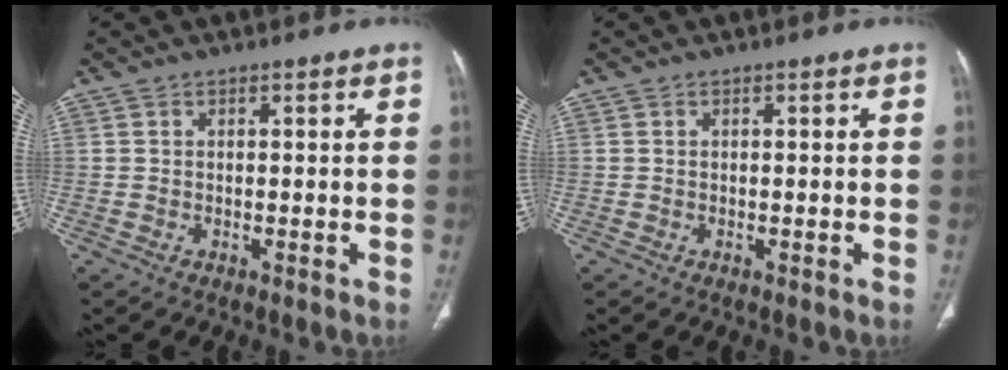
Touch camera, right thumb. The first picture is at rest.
{"total": 0.0}